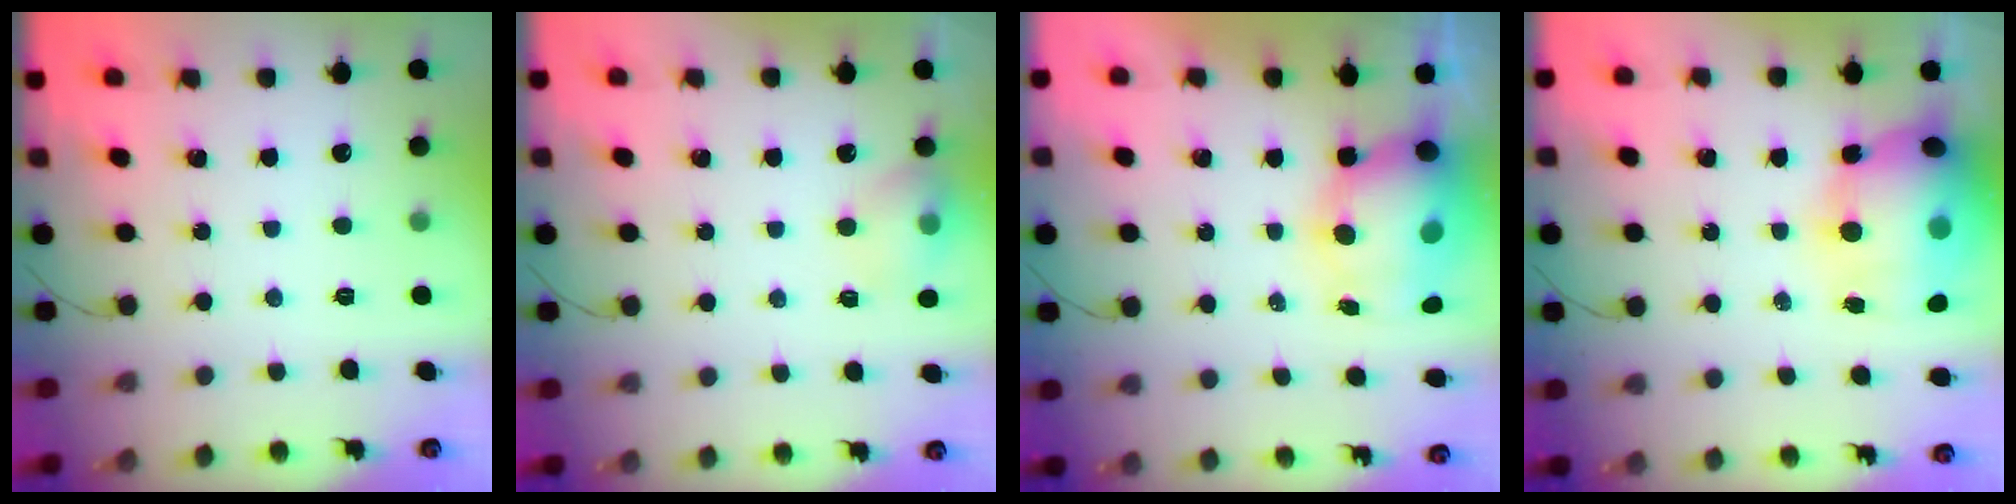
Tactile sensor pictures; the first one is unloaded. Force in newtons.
{"total": 9.6, "press": 9.4, "slide": 1.8}
{"total": 10.6, "press": 10.2, "slide": 2.6}
{"total": 21.3, "press": 19.3, "slide": 8.9}